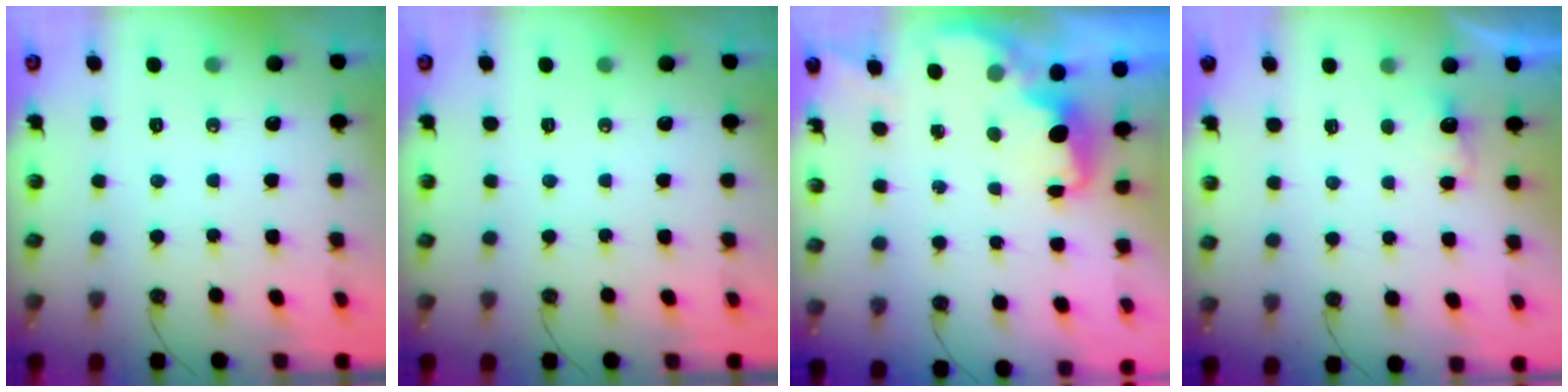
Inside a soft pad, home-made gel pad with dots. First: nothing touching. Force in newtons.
{"total": 0.0}
{"total": 2.0, "press": 1.8, "slide": 0.8}
{"total": 2.8, "press": 2.7, "slide": 0.9}